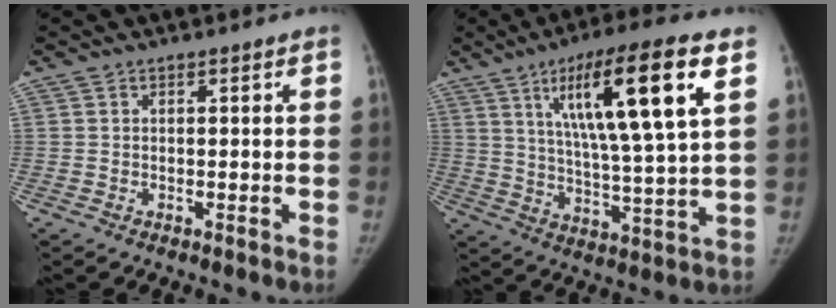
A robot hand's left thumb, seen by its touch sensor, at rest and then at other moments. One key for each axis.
{"total": 19.7, "fx": 7.9, "fy": 3.1, "fz": 17.7, "tx": -0.289, "ty": -0.025, "tz": 0.125}